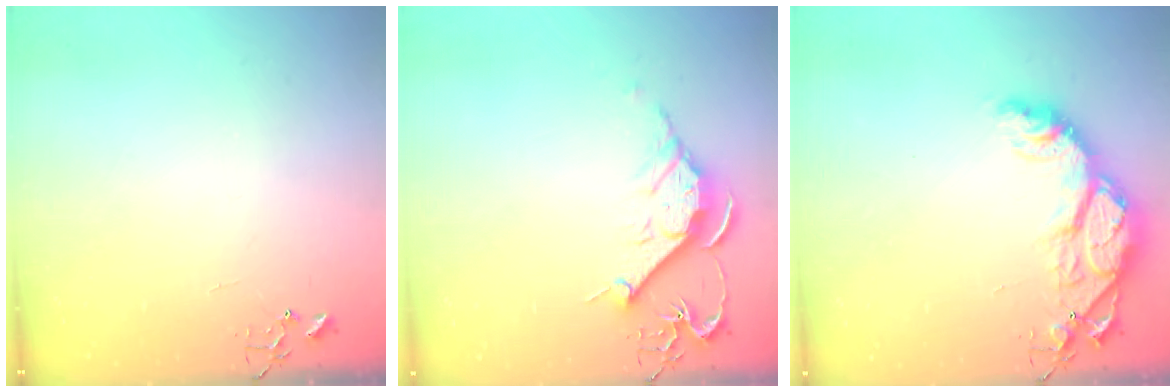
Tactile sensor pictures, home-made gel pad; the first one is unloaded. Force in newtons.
{"total": 11.7, "press": 11.7, "slide": 0.4}
{"total": 16.0, "press": 15.9, "slide": 1.3}